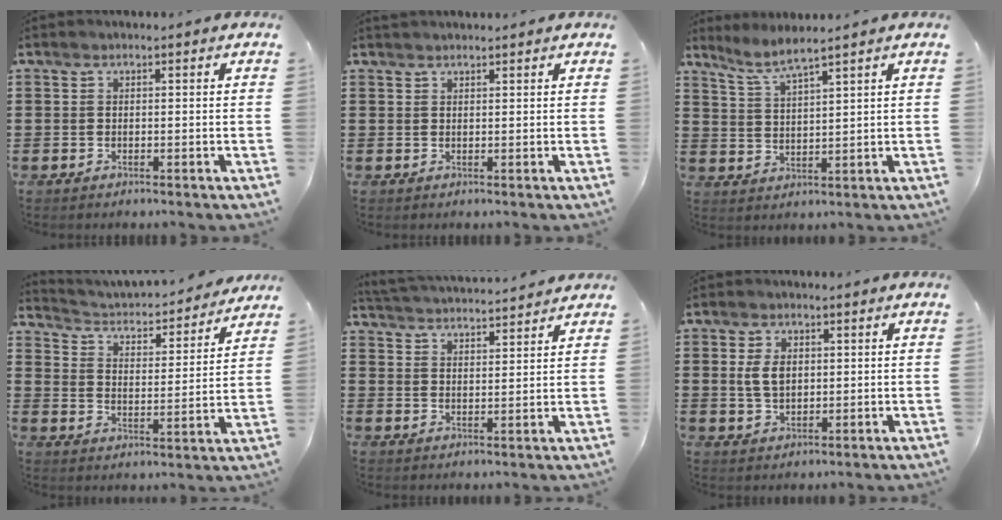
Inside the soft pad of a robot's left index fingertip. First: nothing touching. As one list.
[{"total": 0.9, "force": [0.9, 0.1, 0.1], "torque": [-0.003, 0.000, 0.018]}, {"total": 3.9, "force": [3.5, -0.4, 1.8], "torque": [-0.047, -0.014, 0.061]}, {"total": 3.0, "force": [2.8, 0.6, 0.8], "torque": [-0.034, -0.028, 0.039]}, {"total": 3.2, "force": [3.2, -0.4, -0.1], "torque": [-0.014, -0.025, 0.053]}, {"total": 4.1, "force": [0.9, 2.6, 3.1], "torque": [-0.081, 0.004, 0.010]}]